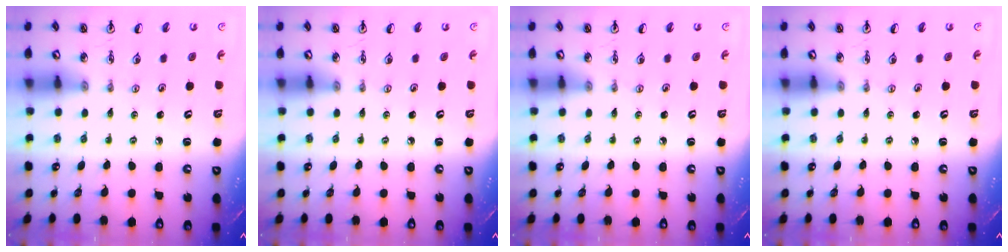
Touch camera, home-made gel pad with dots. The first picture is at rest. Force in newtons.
{"total": 0.0}
{"total": 0.0}
{"total": 0.0}